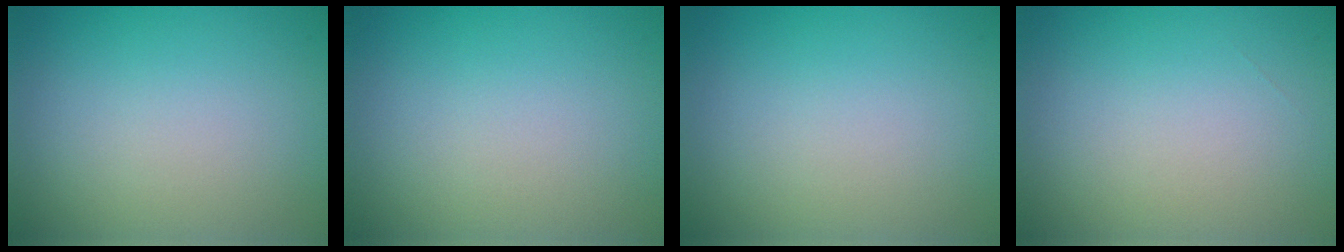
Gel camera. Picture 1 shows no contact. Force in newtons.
{"total": 0.0}
{"total": 0.0}
{"total": 0.0}